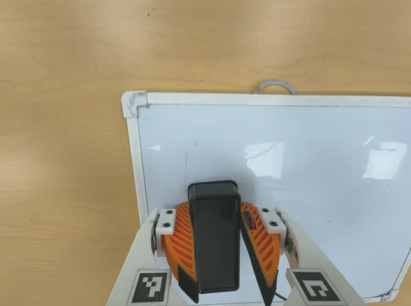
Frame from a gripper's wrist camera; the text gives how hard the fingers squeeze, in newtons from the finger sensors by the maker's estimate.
{"total": 14.1, "left": 16.5, "right": 11.7}